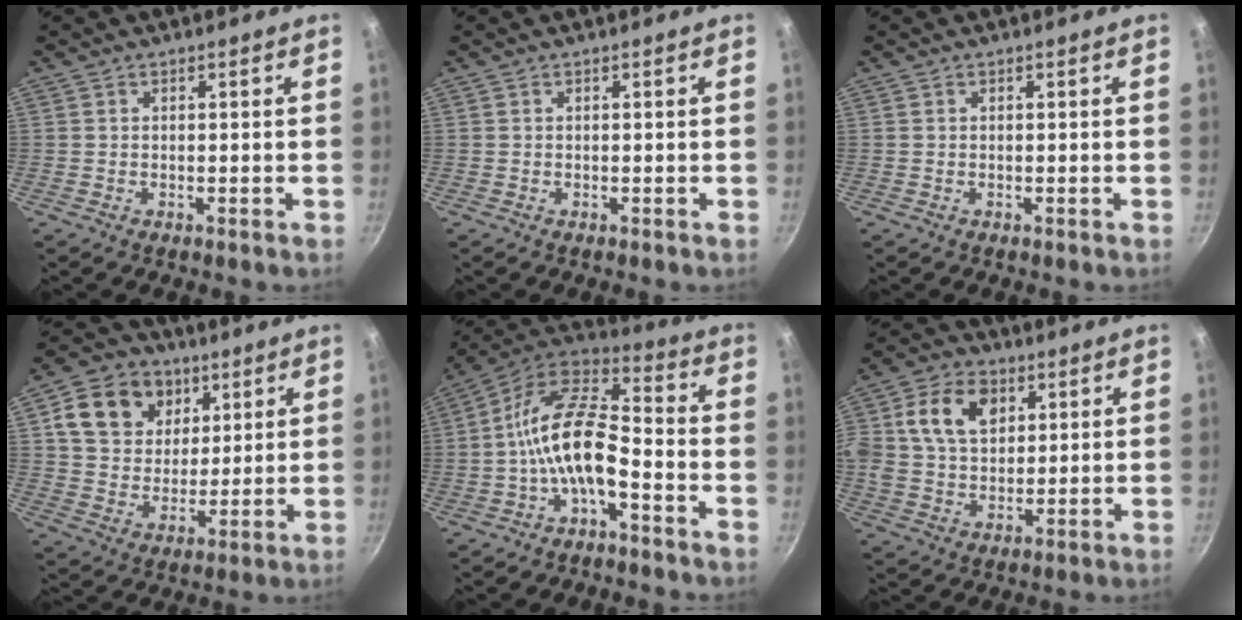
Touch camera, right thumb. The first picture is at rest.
{"total": 0.0}
{"total": 0.0}
{"total": 14.9, "force": [6.1, 11.7, 7.0], "torque": [-0.098, -0.010, 0.101]}
{"total": 14.1, "force": [-4.4, 6.3, 11.8], "torque": [-0.215, 0.057, -0.096]}
{"total": 14.1, "force": [4.3, 10.1, 8.9], "torque": [-0.157, 0.010, 0.069]}